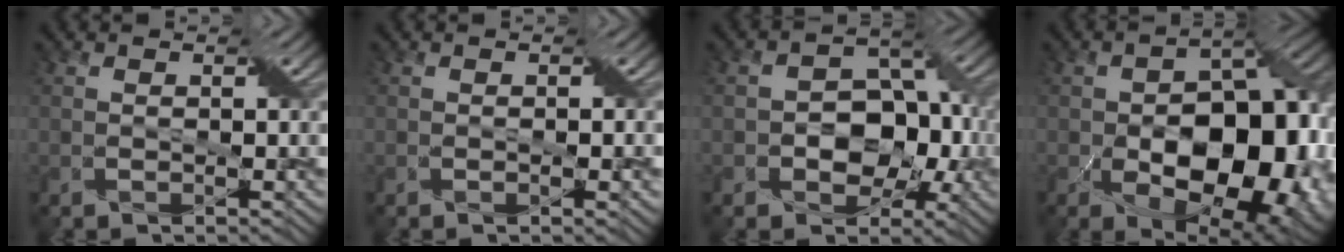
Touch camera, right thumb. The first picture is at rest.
{"total": 1.5, "force": [-0.3, 0.4, 1.4], "torque": [-0.021, 0.000, -0.004]}
{"total": 8.5, "force": [-1.7, 6.3, 5.3], "torque": [-0.070, 0.002, -0.036]}
{"total": 17.5, "force": [-4.9, 10.8, 12.8], "torque": [-0.145, -0.025, -0.064]}